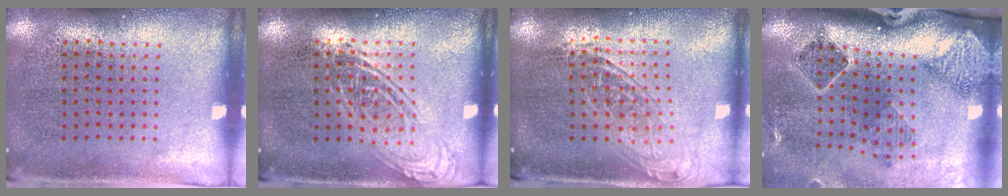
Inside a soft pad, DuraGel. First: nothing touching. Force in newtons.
{"total": 1.5, "press": 1.5, "slide": 0.1}
{"total": 1.5, "press": 1.3, "slide": 0.9}
{"total": 1.9, "press": 1.6, "slide": 1.0}